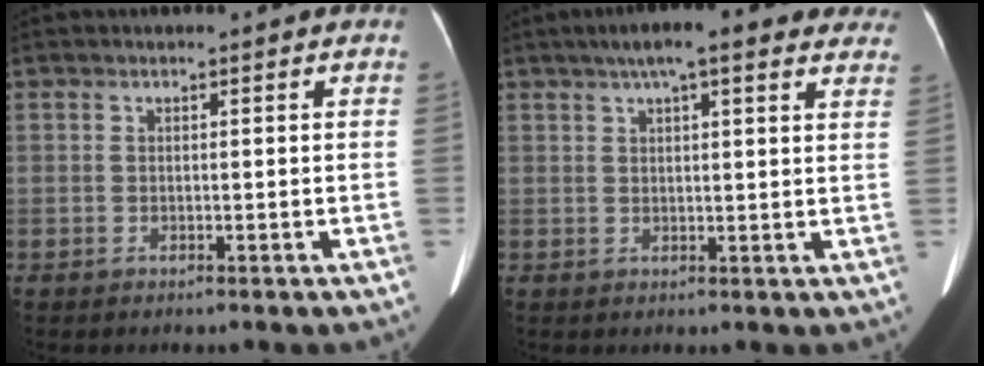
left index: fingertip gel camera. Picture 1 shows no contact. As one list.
[{"total": 13.6, "force": [10.3, 3.0, 8.4], "torque": [-0.118, 0.043, 0.131]}]